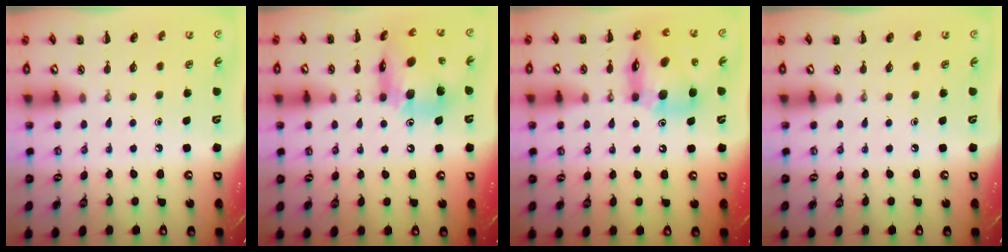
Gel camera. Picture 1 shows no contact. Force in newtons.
{"total": 16.8, "press": 16.5, "slide": 2.9}
{"total": 16.2, "press": 15.6, "slide": 4.3}
{"total": 0.0}